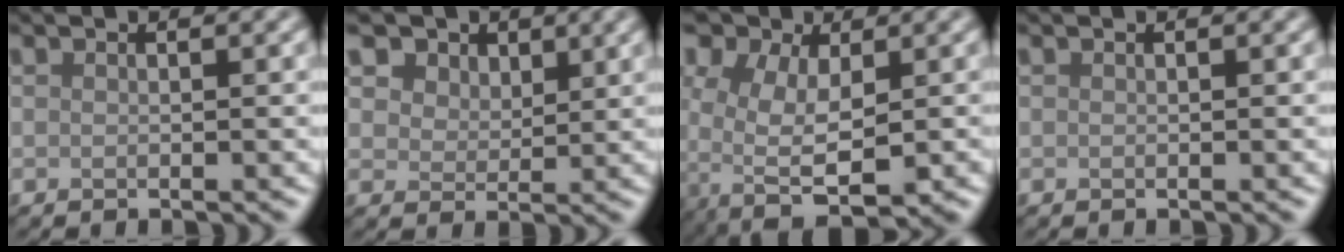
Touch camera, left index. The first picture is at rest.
{"total": 7.0, "force": [4.6, 4.5, 2.9], "torque": [-0.071, 0.001, 0.074]}
{"total": 8.8, "force": [0.0, 6.0, 6.5], "torque": [-0.116, -0.016, 0.021]}
{"total": 0.0}